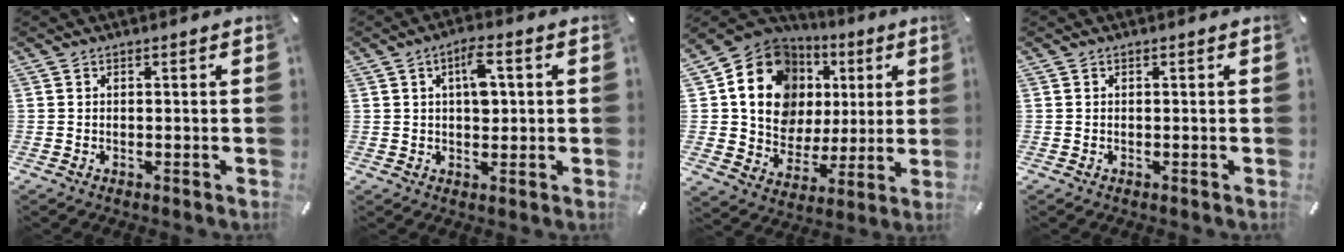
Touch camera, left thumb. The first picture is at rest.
{"total": 6.5, "force": [1.5, 3.4, 5.4], "torque": [-0.077, -0.001, 0.019]}
{"total": 16.5, "force": [5.6, 13.6, 7.3], "torque": [-0.142, -0.038, 0.108]}
{"total": 0.0}